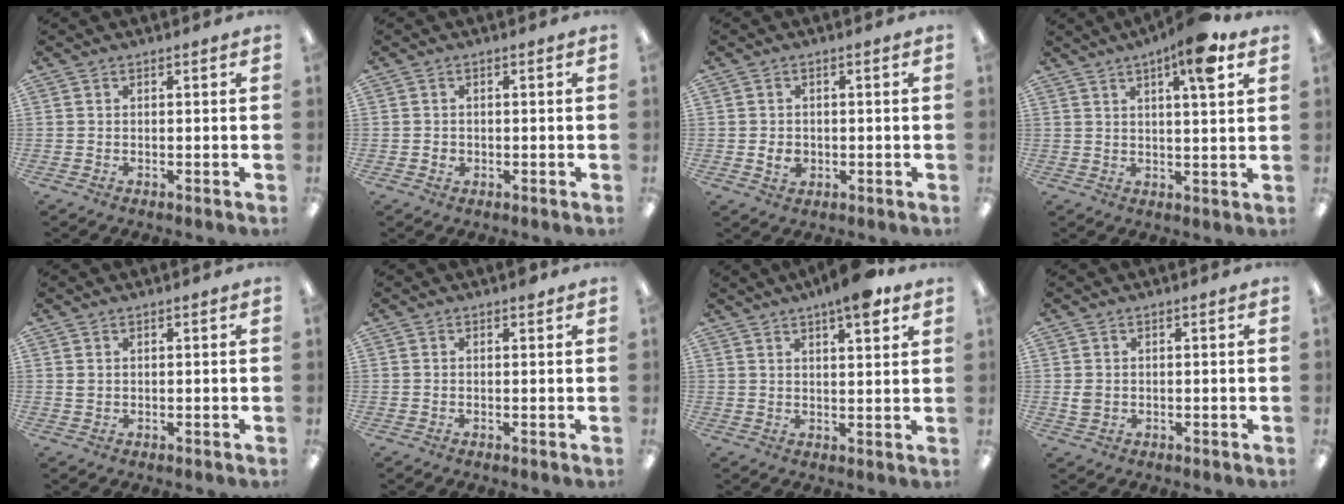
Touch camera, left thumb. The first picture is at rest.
{"total": 1.2, "force": [-0.2, 1.1, 0.5], "torque": [-0.009, 0.004, -0.005]}
{"total": 3.1, "force": [-0.3, 2.4, 2.0], "torque": [-0.028, 0.002, -0.007]}
{"total": 9.9, "force": [5.7, 1.8, 7.9], "torque": [-0.116, -0.023, 0.087]}
{"total": 1.2, "force": [0.5, 0.8, 0.8], "torque": [-0.017, 0.004, 0.008]}
{"total": 0.8, "force": [0.7, 0.2, 0.5], "torque": [-0.002, -0.001, 0.010]}
{"total": 7.5, "force": [5.2, 1.7, 5.1], "torque": [-0.072, -0.027, 0.083]}
{"total": 2.0, "force": [0.3, 1.6, 1.1], "torque": [-0.014, 0.001, 0.004]}